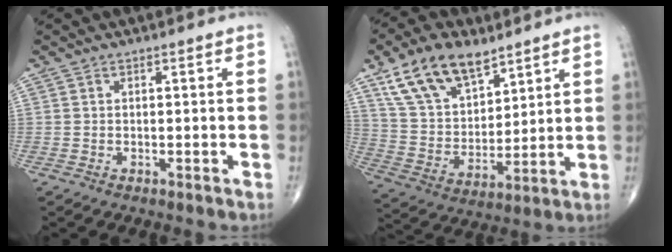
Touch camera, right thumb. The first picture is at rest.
{"total": 16.0, "force": [10.3, 8.3, 9.0], "torque": [-0.136, -0.037, 0.200]}